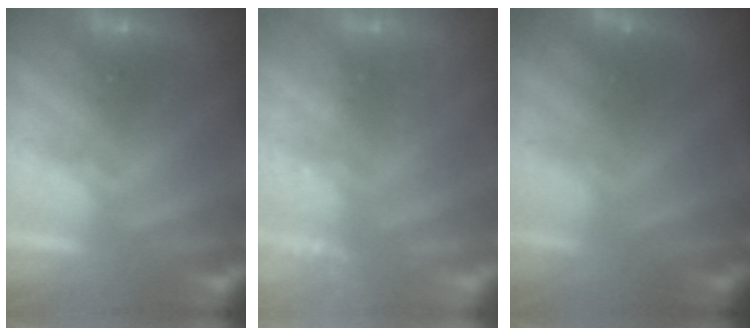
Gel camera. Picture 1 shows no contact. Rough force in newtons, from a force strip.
{"total": 2.4}
{"total": 1.5}